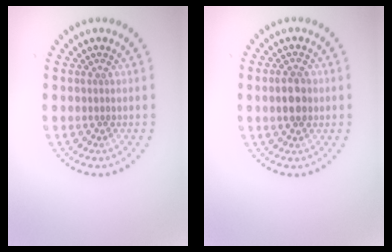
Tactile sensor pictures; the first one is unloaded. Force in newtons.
{"total": 2.8, "press": 2.8, "slide": 0.2}